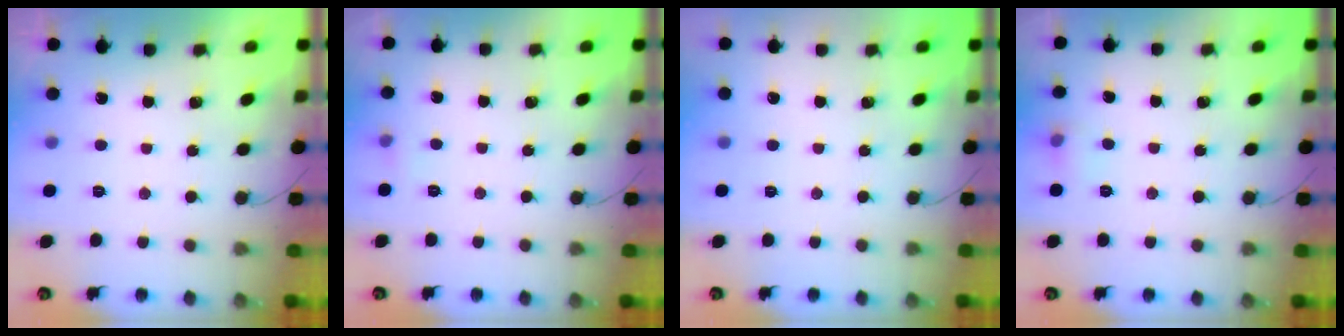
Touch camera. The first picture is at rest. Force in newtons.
{"total": 3.0, "press": 2.7, "slide": 1.3}
{"total": 0.0}
{"total": 5.4, "press": 5.2, "slide": 1.6}